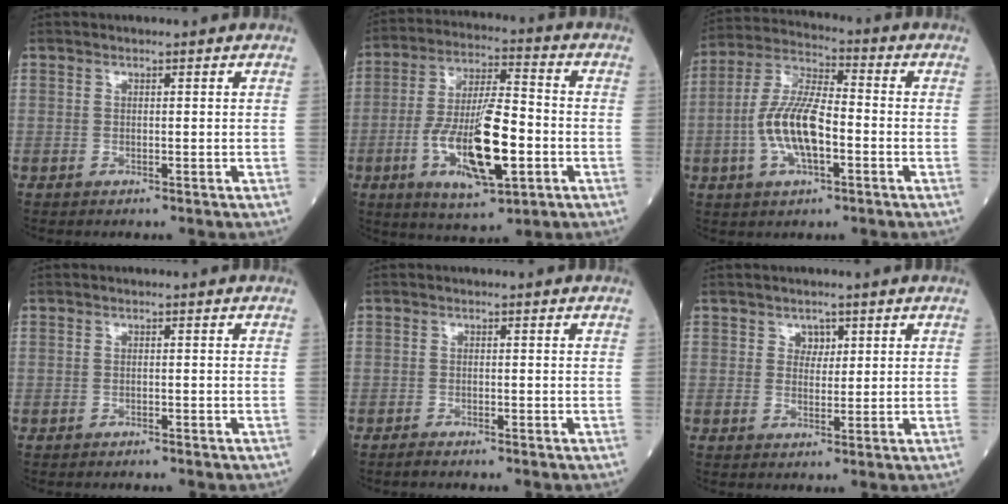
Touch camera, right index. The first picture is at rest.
{"total": 14.9, "force": [-4.2, 3.5, 13.8], "torque": [-0.262, -0.007, -0.068]}
{"total": 11.0, "force": [-2.5, 3.5, 10.1], "torque": [-0.215, 0.011, -0.050]}
{"total": 1.6, "force": [-1.4, 0.3, 0.7], "torque": [-0.015, -0.003, -0.013]}
{"total": 1.3, "force": [-1.2, 0.0, 0.4], "torque": [-0.014, -0.003, -0.020]}
{"total": 1.9, "force": [1.0, 1.4, 0.7], "torque": [-0.003, -0.001, 0.014]}